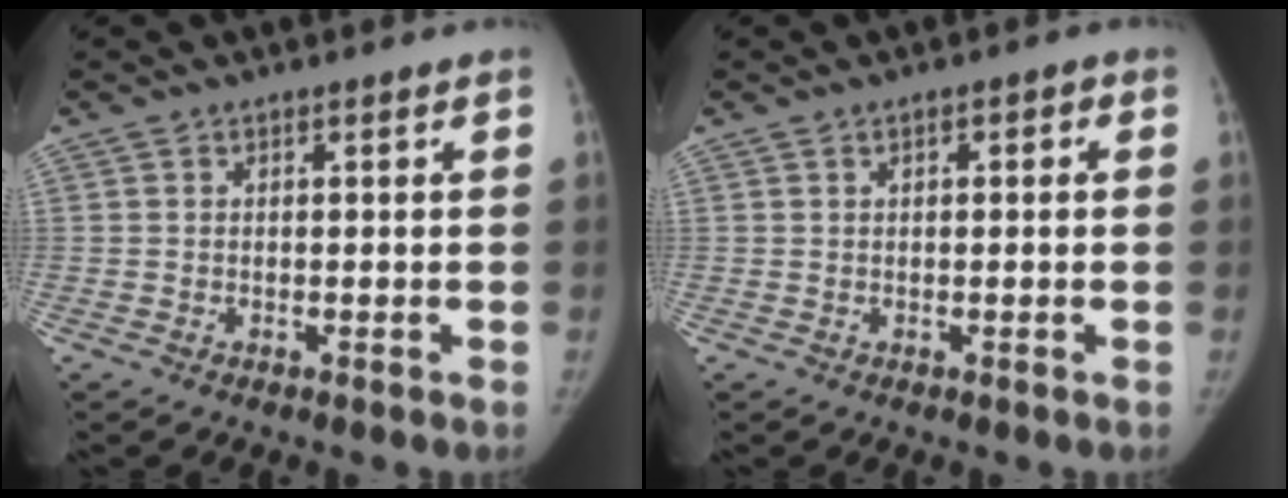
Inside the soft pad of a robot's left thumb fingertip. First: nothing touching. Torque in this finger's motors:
{"motor_torque": [-0.45, -0.05, -0.33, -0.01, 0.00]}